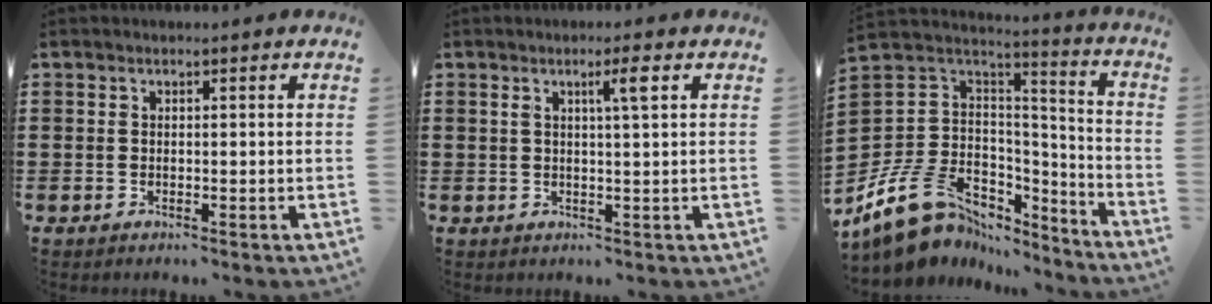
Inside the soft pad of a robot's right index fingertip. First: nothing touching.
{"total": 3.1, "force": [1.2, -0.1, 2.9], "torque": [-0.052, -0.005, 0.015]}
{"total": 12.9, "force": [-6.9, 9.4, 5.4], "torque": [-0.148, 0.022, -0.123]}